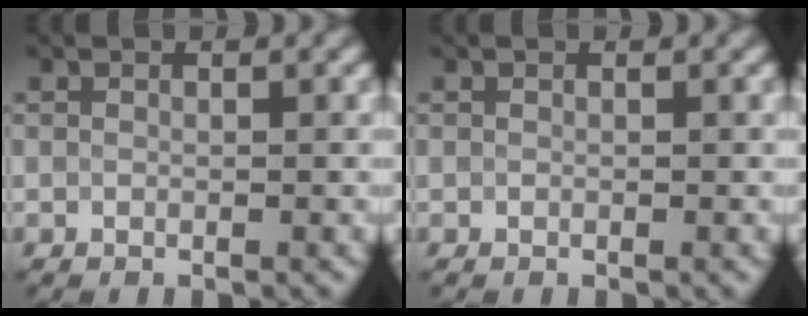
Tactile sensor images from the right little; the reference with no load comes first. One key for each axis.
{"total": 0.0}